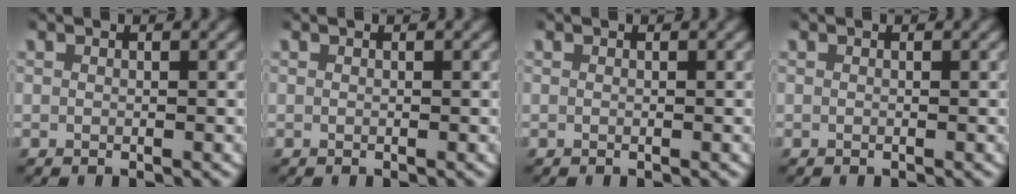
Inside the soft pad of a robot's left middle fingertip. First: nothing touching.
{"total": 0.0}
{"total": 0.0}
{"total": 0.0}